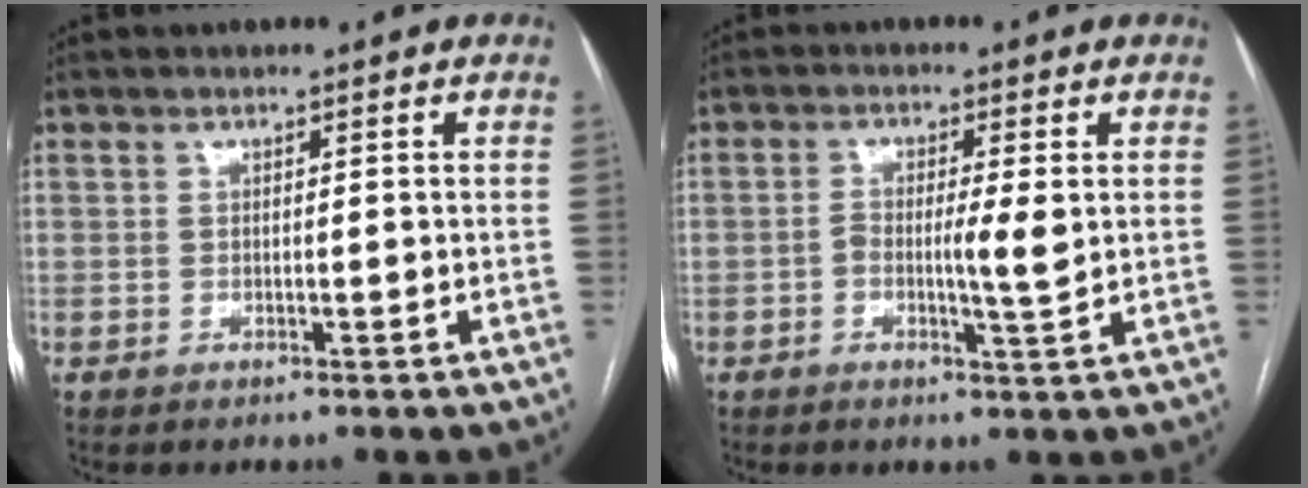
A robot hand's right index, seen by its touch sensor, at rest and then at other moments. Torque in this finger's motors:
{"motor_torque": [0.01, -0.03, 0.11, 0.01]}